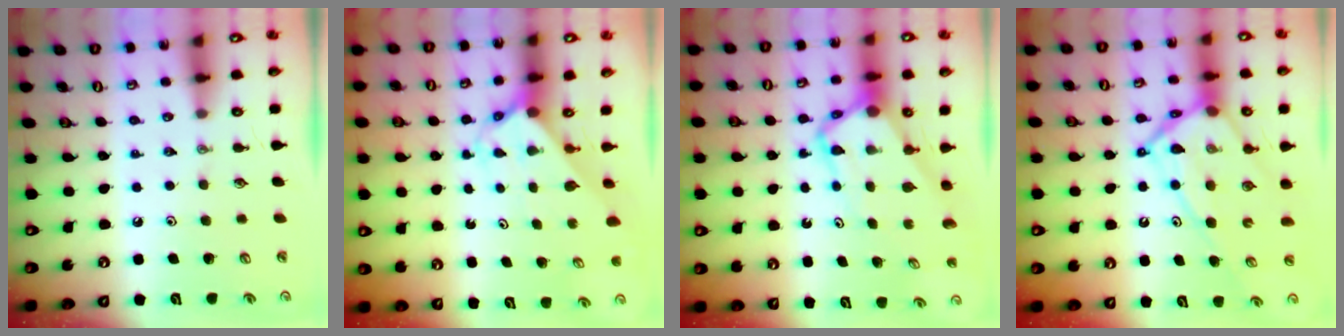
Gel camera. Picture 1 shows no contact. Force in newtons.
{"total": 2.3, "press": 2.3, "slide": 0.1}
{"total": 7.2, "press": 7.1, "slide": 0.6}
{"total": 16.1, "press": 16.1, "slide": 1.3}